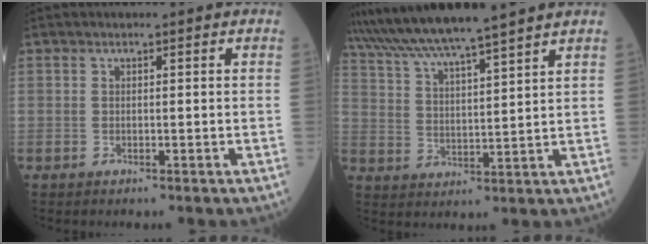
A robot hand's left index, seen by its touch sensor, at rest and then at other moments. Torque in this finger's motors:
{"motor_torque": [1.05, -1.09, 0.72, 0.21]}